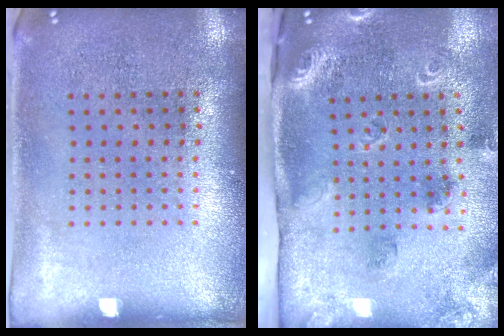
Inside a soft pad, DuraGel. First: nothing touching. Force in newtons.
{"total": 1.9, "press": 1.8, "slide": 0.6}